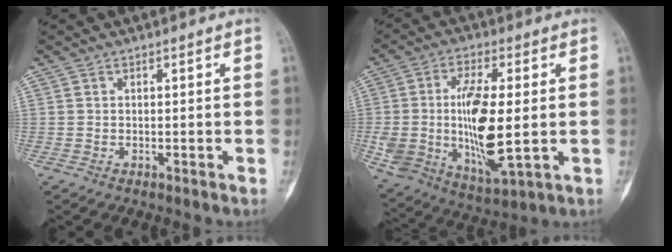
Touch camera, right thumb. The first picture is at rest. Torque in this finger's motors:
{"motor_torque": [1.09, 3.77, 1.04, -0.77, 0.21]}